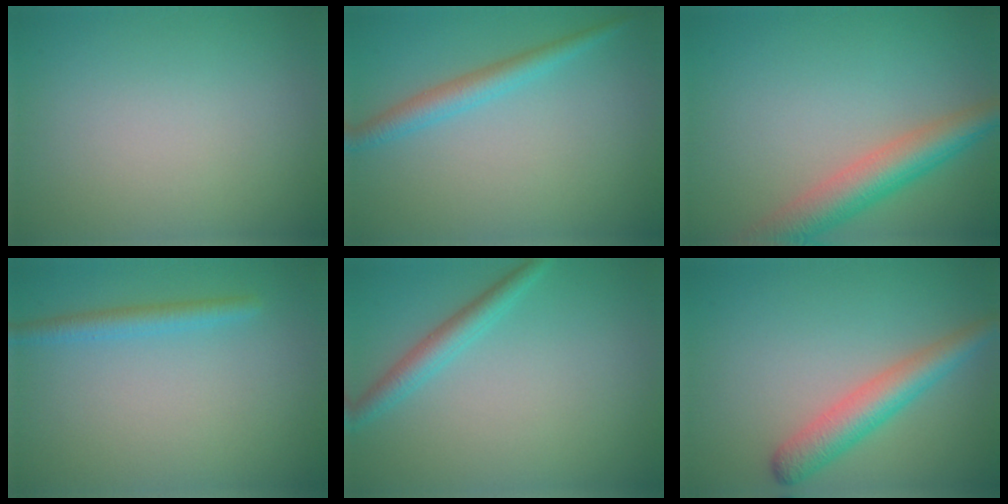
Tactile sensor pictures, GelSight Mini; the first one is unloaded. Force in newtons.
{"total": 2.5, "press": 2.5, "slide": 0.1}
{"total": 5.2, "press": 5.2, "slide": 0.2}
{"total": 2.0, "press": 2.0, "slide": 0.1}
{"total": 2.3, "press": 2.3, "slide": 0.1}
{"total": 3.9, "press": 3.9, "slide": 0.2}